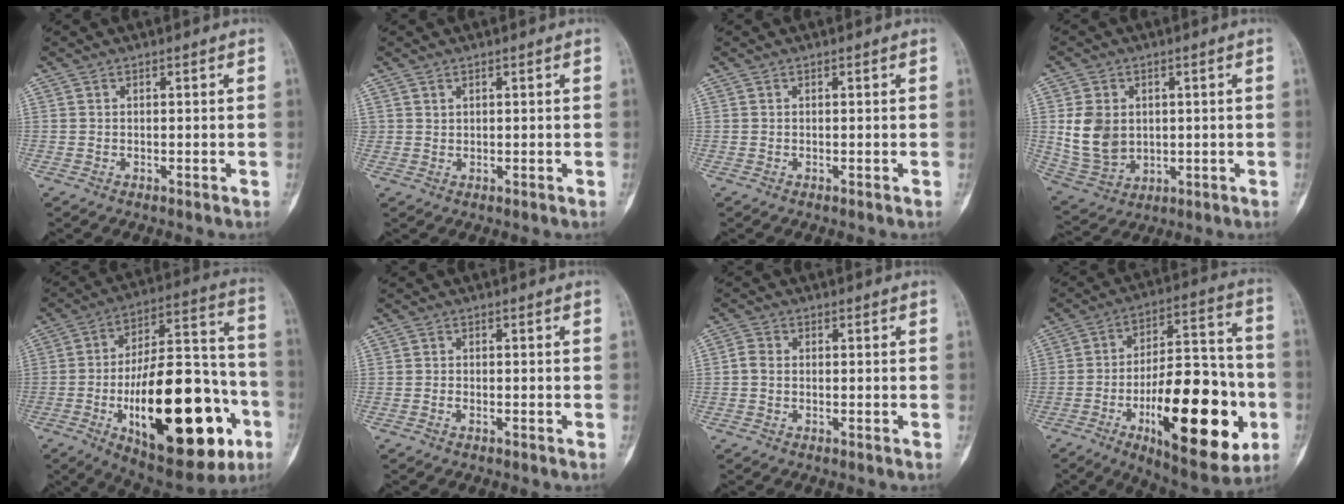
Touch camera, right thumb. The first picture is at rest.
{"total": 0.8, "force": [0.6, 0.4, 0.2], "torque": [0.002, -0.005, 0.011]}
{"total": 0.0}
{"total": 10.1, "force": [1.3, 7.9, 6.2], "torque": [-0.101, -0.008, 0.045]}
{"total": 32.9, "force": [-10.8, 13.9, 27.8], "torque": [-0.404, 0.040, -0.150]}
{"total": 0.7, "force": [-0.4, 0.4, 0.4], "torque": [-0.005, 0.003, -0.008]}
{"total": 2.1, "force": [-0.1, 1.6, 1.4], "torque": [-0.027, 0.005, -0.007]}
{"total": 28.1, "force": [-9.0, 11.2, 24.2], "torque": [-0.346, 0.031, -0.125]}